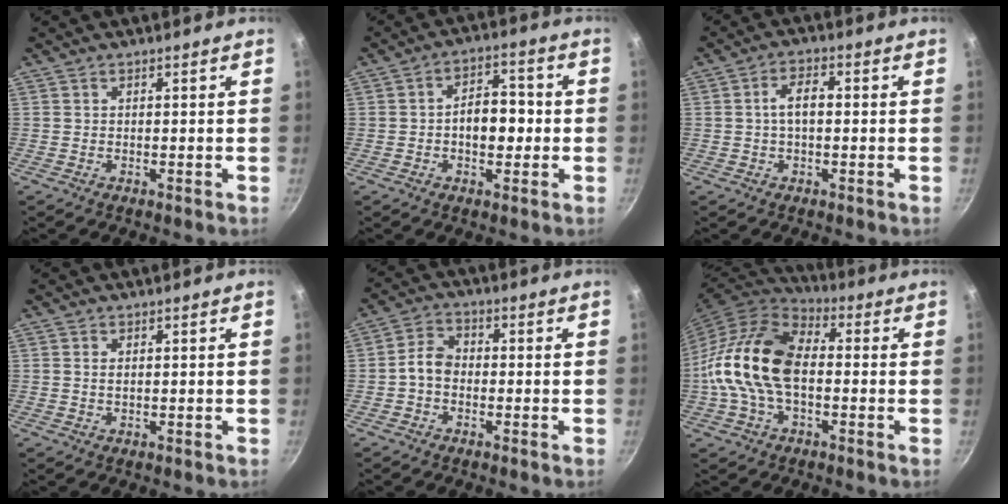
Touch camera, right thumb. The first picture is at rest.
{"total": 8.0, "force": [-0.9, 5.0, 6.2], "torque": [-0.056, 0.021, -0.019]}
{"total": 4.7, "force": [0.0, 2.4, 4.0], "torque": [-0.071, 0.018, -0.004]}
{"total": 1.2, "force": [0.3, 0.6, 1.0], "torque": [-0.018, 0.001, 0.004]}
{"total": 6.3, "force": [-1.3, 4.7, 4.0], "torque": [-0.059, 0.027, -0.041]}
{"total": 18.4, "force": [-1.3, 11.3, 14.4], "torque": [-0.263, 0.035, -0.041]}